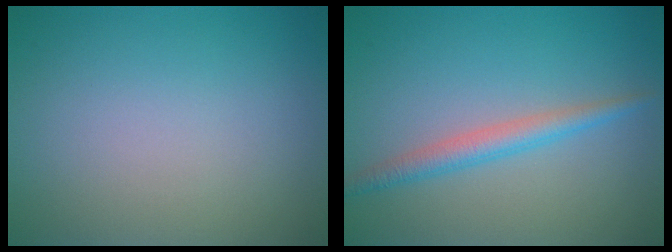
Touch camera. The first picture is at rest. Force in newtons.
{"total": 2.5, "press": 2.5, "slide": 0.1}